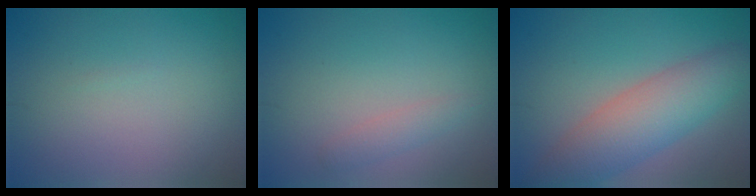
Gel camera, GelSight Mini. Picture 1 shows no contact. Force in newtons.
{"total": 1.5, "press": 1.5, "slide": 0.0}
{"total": 7.0, "press": 6.9, "slide": 0.5}